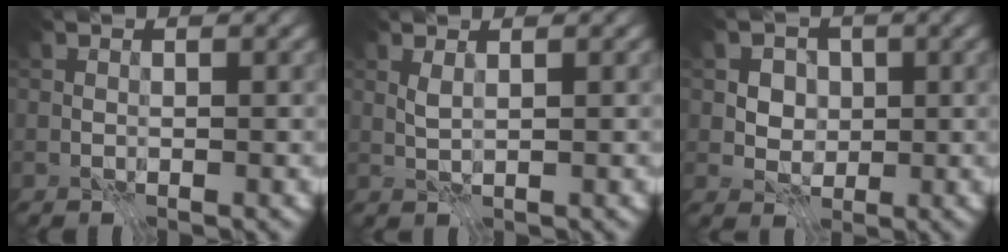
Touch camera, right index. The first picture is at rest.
{"total": 1.1, "force": [0.5, 0.2, 0.9], "torque": [-0.027, 0.001, 0.012]}
{"total": 3.9, "force": [1.0, 3.2, 2.0], "torque": [-0.028, 0.005, 0.012]}